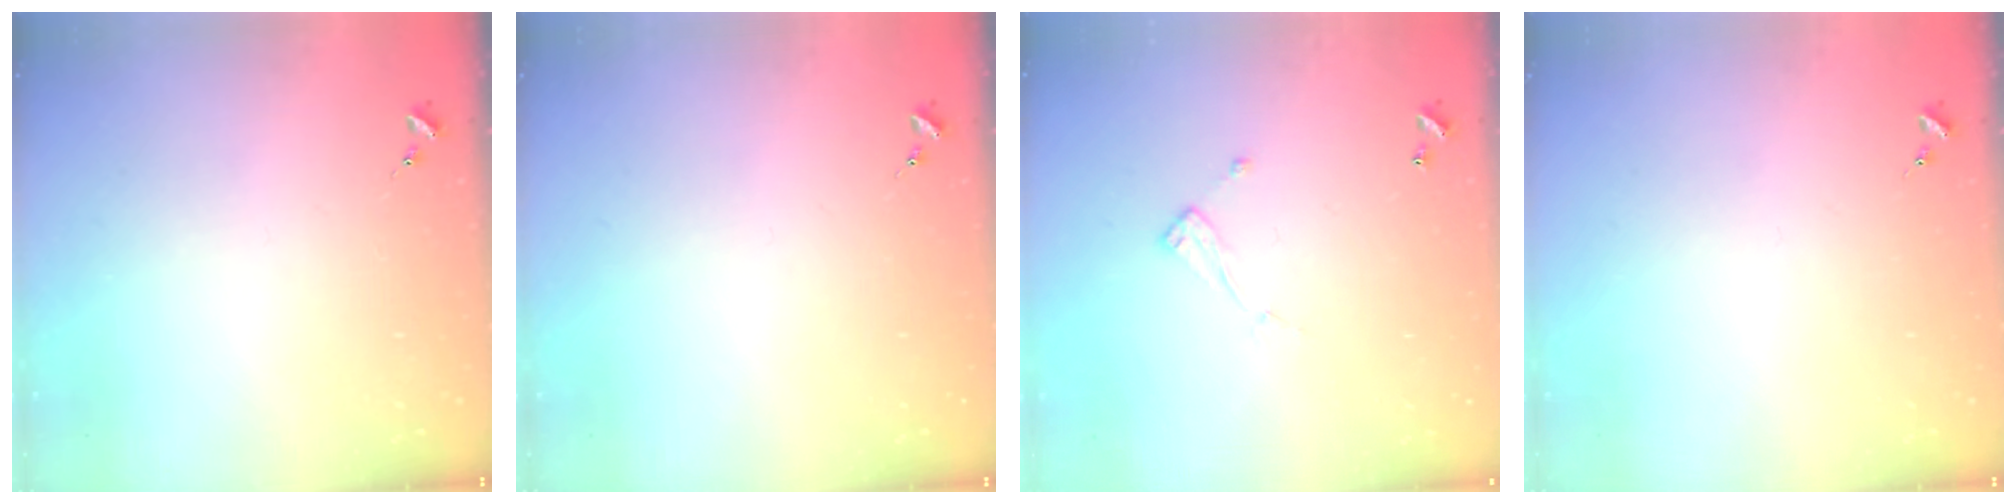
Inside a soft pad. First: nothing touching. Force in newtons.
{"total": 0.0}
{"total": 6.6, "press": 6.6, "slide": 0.1}
{"total": 0.0}